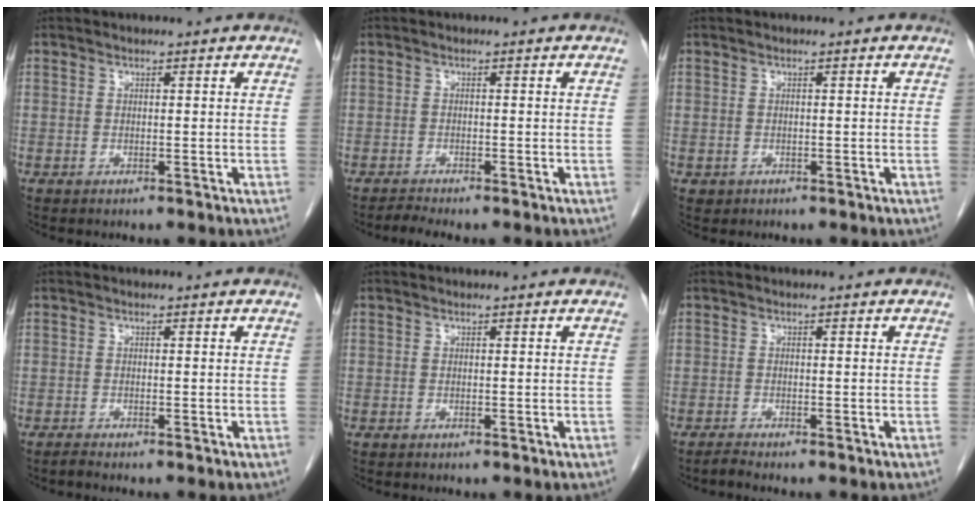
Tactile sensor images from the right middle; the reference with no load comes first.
{"total": 1.3, "force": [-1.3, -0.2, 0.4], "torque": [-0.015, -0.007, -0.022]}
{"total": 0.7, "force": [-0.2, 0.7, 0.1], "torque": [-0.004, 0.003, 0.001]}
{"total": 0.6, "force": [-0.5, -0.2, 0.1], "torque": [-0.008, -0.003, -0.011]}
{"total": 0.0}
{"total": 0.9, "force": [-0.8, -0.3, 0.2], "torque": [-0.011, -0.005, -0.017]}